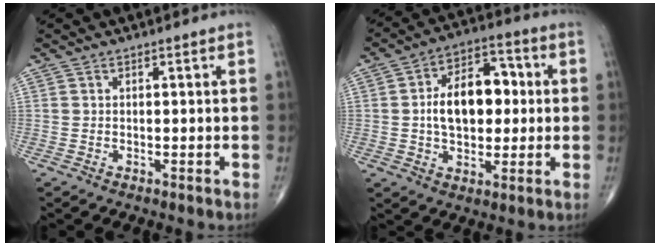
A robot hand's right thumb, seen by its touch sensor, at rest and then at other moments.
{"total": 14.0, "force": [0.7, 8.7, 10.9], "torque": [-0.145, 0.025, 0.007]}